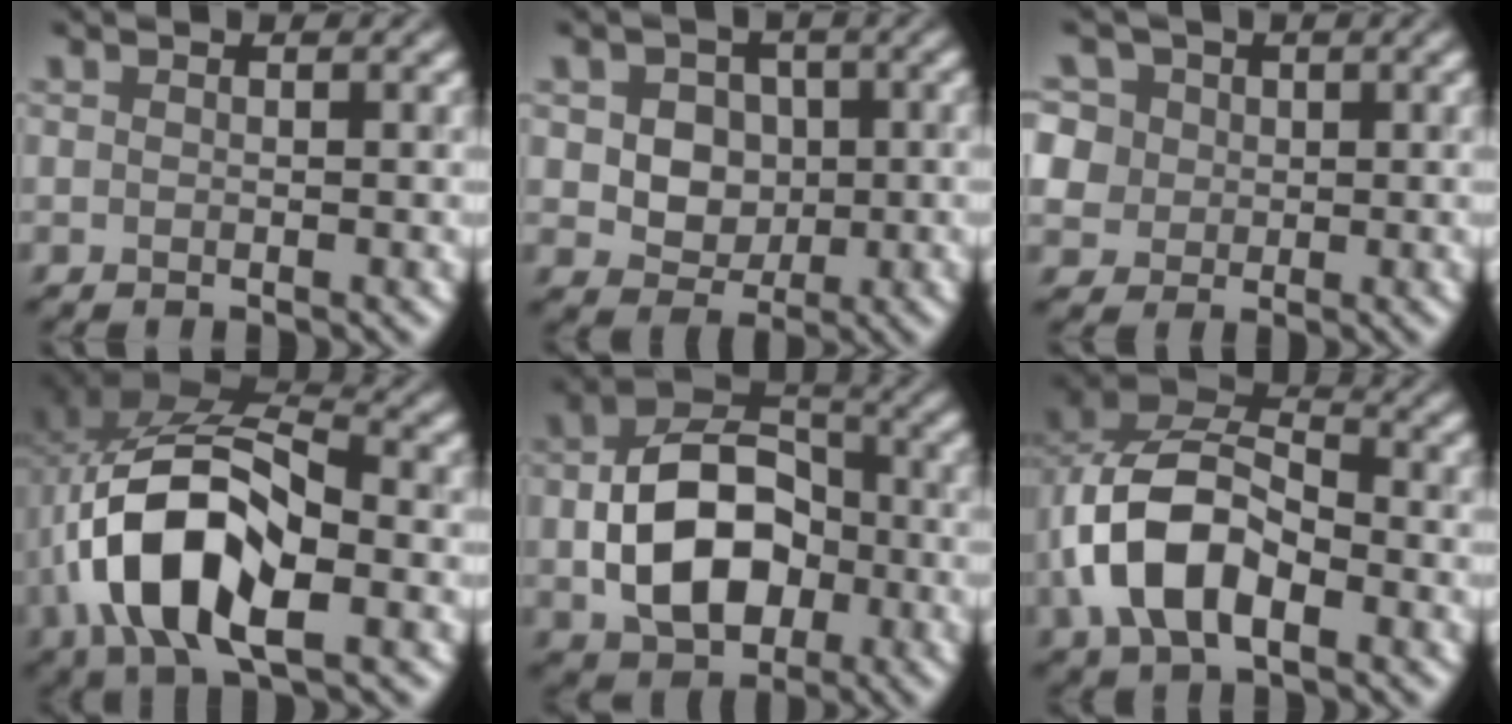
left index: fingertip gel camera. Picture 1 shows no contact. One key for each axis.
{"total": 5.2, "fx": 0.7, "fy": 4.3, "fz": 2.8, "tx": -0.039, "ty": 0.012, "tz": 0.007}
{"total": 8.4, "fx": 3.7, "fy": 6.6, "fz": 3.7, "tx": -0.072, "ty": 0.030, "tz": 0.037}
{"total": 12.1, "fx": -2.8, "fy": 6.0, "fz": 10.1, "tx": -0.205, "ty": 0.009, "tz": -0.060}
{"total": 9.6, "fx": -1.3, "fy": 6.5, "fz": 6.9, "tx": -0.130, "ty": 0.005, "tz": -0.020}
{"total": 9.2, "fx": -2.2, "fy": 5.5, "fz": 7.1, "tx": -0.146, "ty": 0.014, "tz": -0.051}